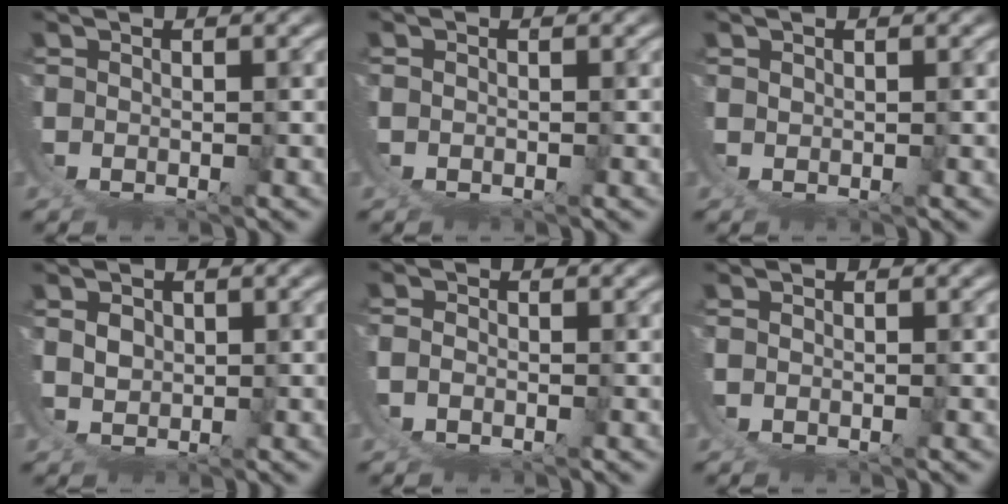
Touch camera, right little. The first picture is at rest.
{"total": 0.6, "force": [-0.2, 0.6, 0.2], "torque": [-0.005, 0.000, -0.003]}
{"total": 0.8, "force": [0.7, 0.0, -0.3], "torque": [0.008, 0.005, 0.009]}
{"total": 2.0, "force": [2.0, -0.1, 0.2], "torque": [-0.008, -0.001, 0.039]}
{"total": 3.1, "force": [-0.1, 2.8, 1.4], "torque": [-0.048, -0.010, -0.001]}
{"total": 0.9, "force": [-0.1, 0.8, 0.3], "torque": [-0.011, -0.001, -0.001]}